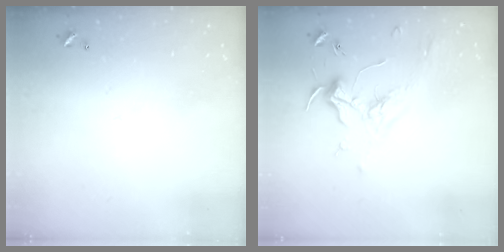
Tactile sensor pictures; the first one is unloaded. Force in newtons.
{"total": 1.7, "press": 1.5, "slide": 0.8}